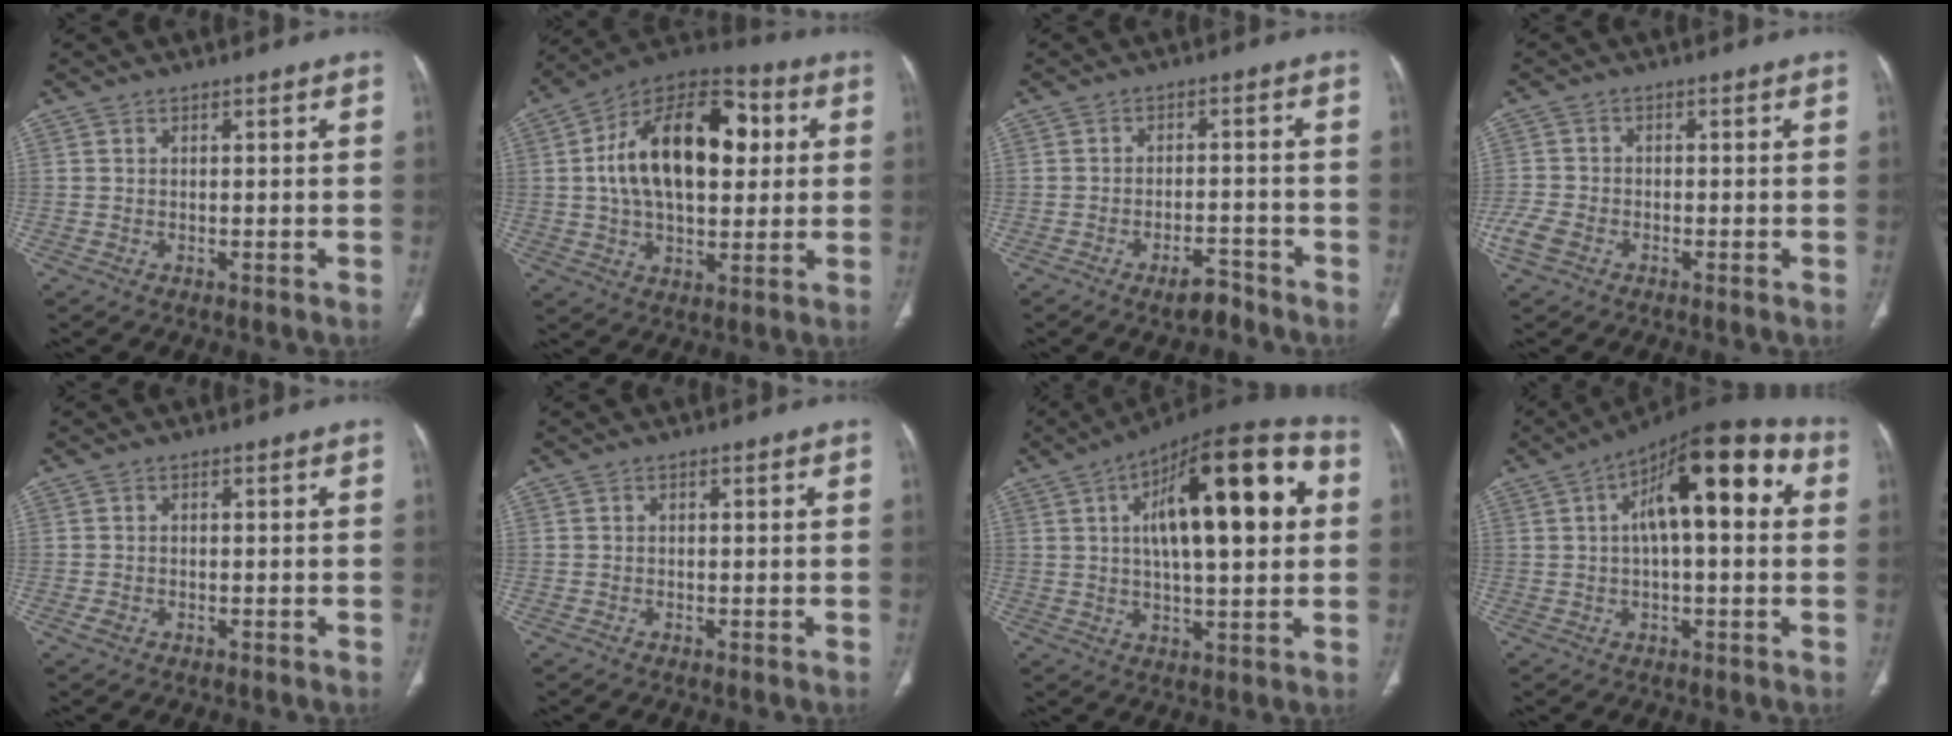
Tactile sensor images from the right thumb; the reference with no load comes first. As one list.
[{"total": 22.3, "force": [3.8, 12.8, 17.8], "torque": [-0.267, 0.021, 0.054]}, {"total": 4.5, "force": [-3.4, 1.8, 2.3], "torque": [-0.031, 0.022, -0.052]}, {"total": 4.5, "force": [-2.4, 2.8, 2.6], "torque": [-0.070, 0.007, -0.049]}, {"total": 1.3, "force": [-0.6, 0.9, 0.7], "torque": [-0.017, 0.001, -0.011]}, {"total": 0.0}, {"total": 23.0, "force": [4.9, 8.3, 20.9], "torque": [-0.298, 0.021, 0.065]}, {"total": 17.4, "force": [3.8, 6.7, 15.6], "torque": [-0.216, 0.038, 0.047]}]